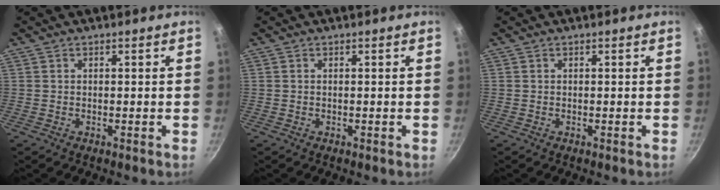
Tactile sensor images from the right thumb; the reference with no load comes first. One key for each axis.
{"total": 0.0}
{"total": 0.0}